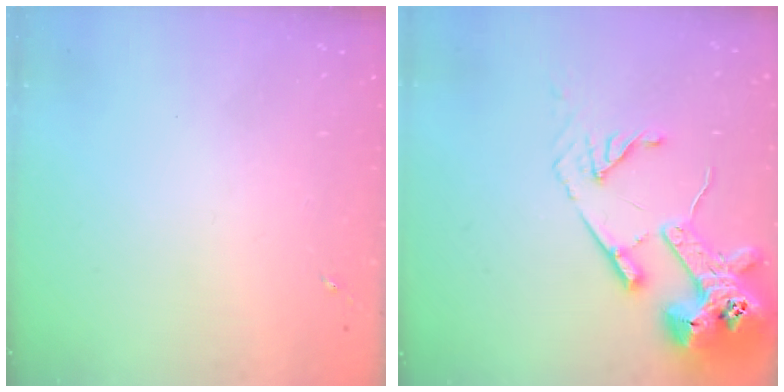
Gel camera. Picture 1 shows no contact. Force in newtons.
{"total": 16.6, "press": 16.5, "slide": 2.0}